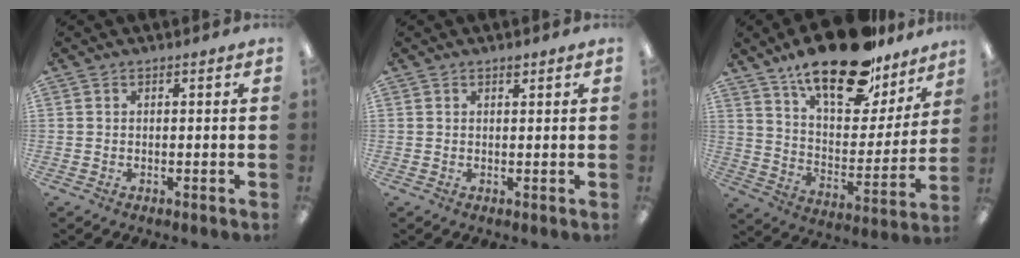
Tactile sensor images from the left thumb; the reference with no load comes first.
{"total": 1.1, "force": [0.9, 0.2, 0.6], "torque": [-0.004, -0.003, 0.015]}
{"total": 23.0, "force": [17.0, 9.0, 12.6], "torque": [-0.198, -0.113, 0.293]}